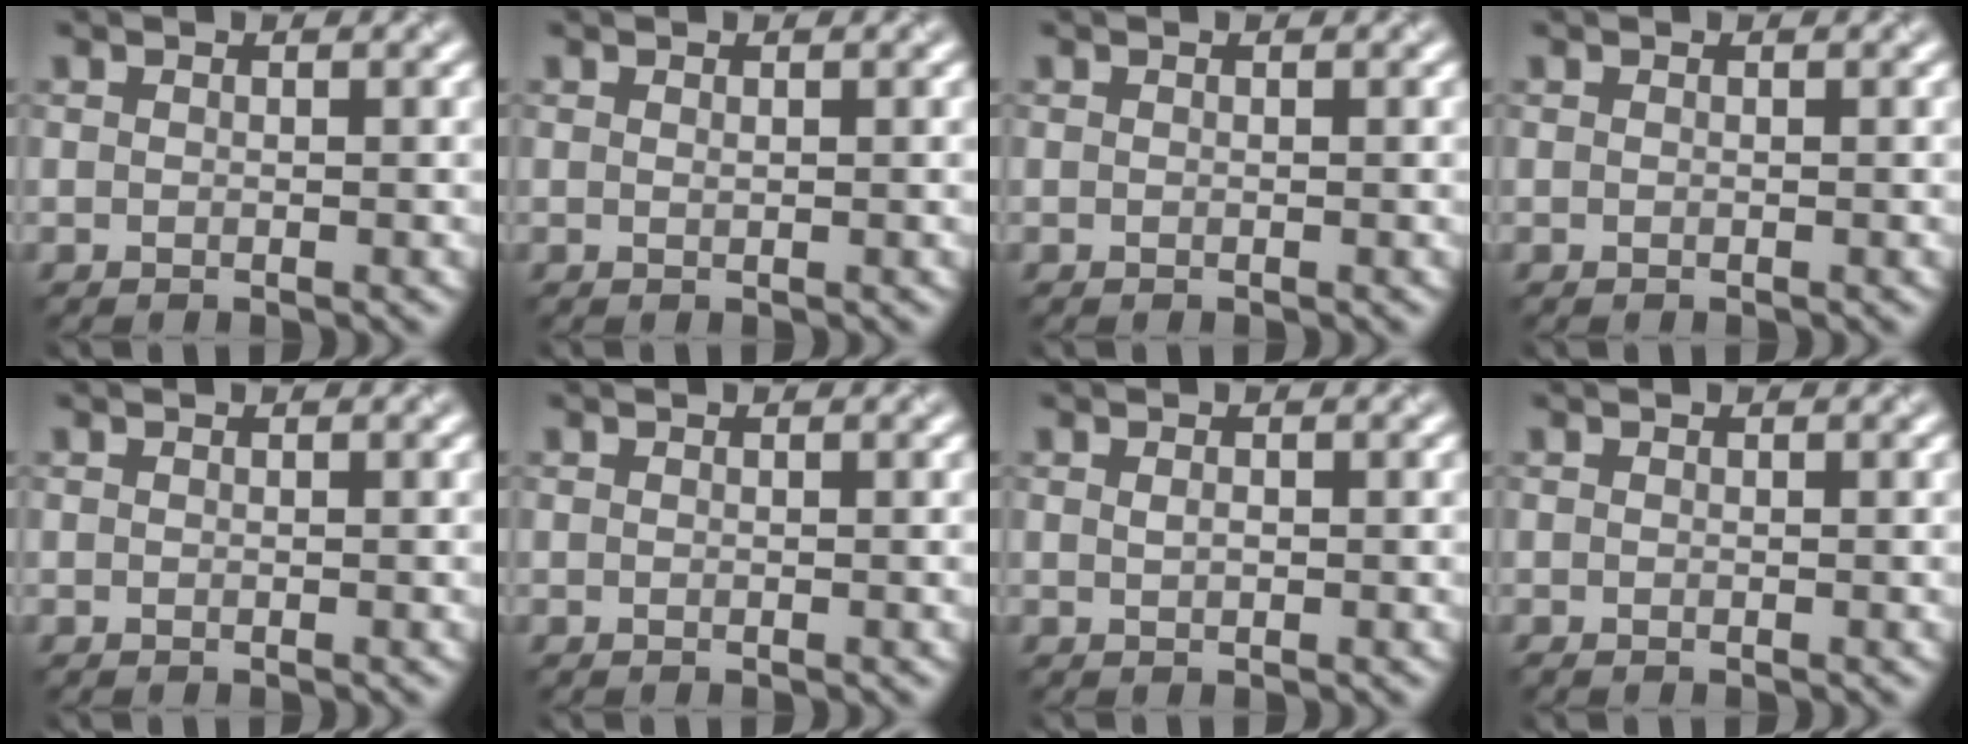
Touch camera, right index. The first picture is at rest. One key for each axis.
{"total": 0.0}
{"total": 0.0}
{"total": 0.0}
{"total": 0.0}
{"total": 0.0}
{"total": 0.6, "fx": 0.1, "fy": 0.3, "fz": 0.5, "tx": -0.012, "ty": 0.001, "tz": 0.003}
{"total": 0.0}